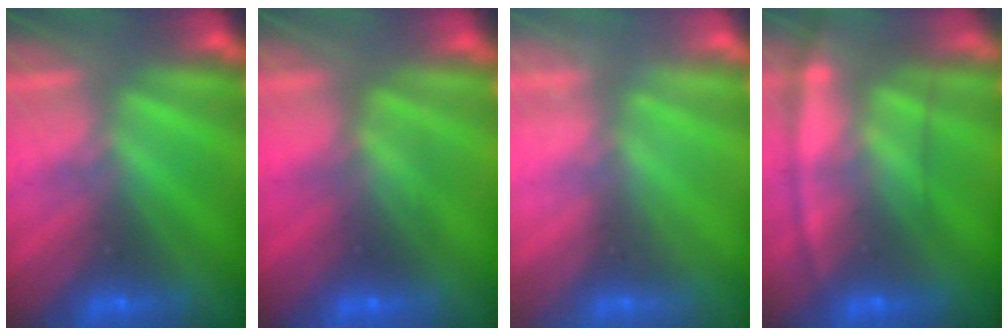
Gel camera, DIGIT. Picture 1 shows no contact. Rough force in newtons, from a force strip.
{"total": 2.6}
{"total": 2.2}
{"total": 7.0}